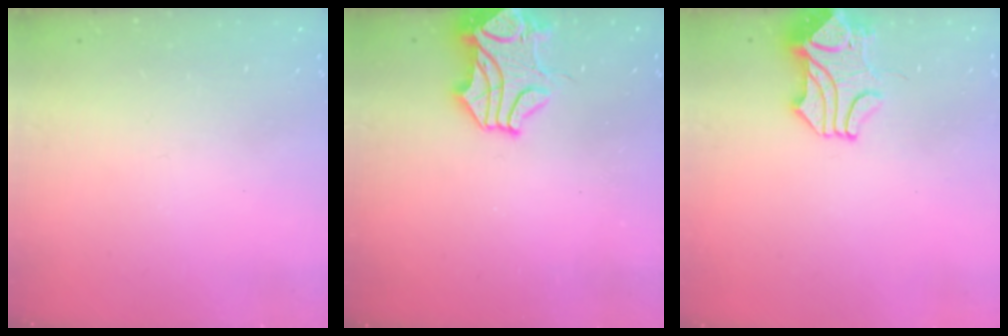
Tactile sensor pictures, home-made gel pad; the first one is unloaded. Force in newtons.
{"total": 2.2, "press": 1.8, "slide": 1.1}
{"total": 2.4, "press": 2.2, "slide": 1.1}